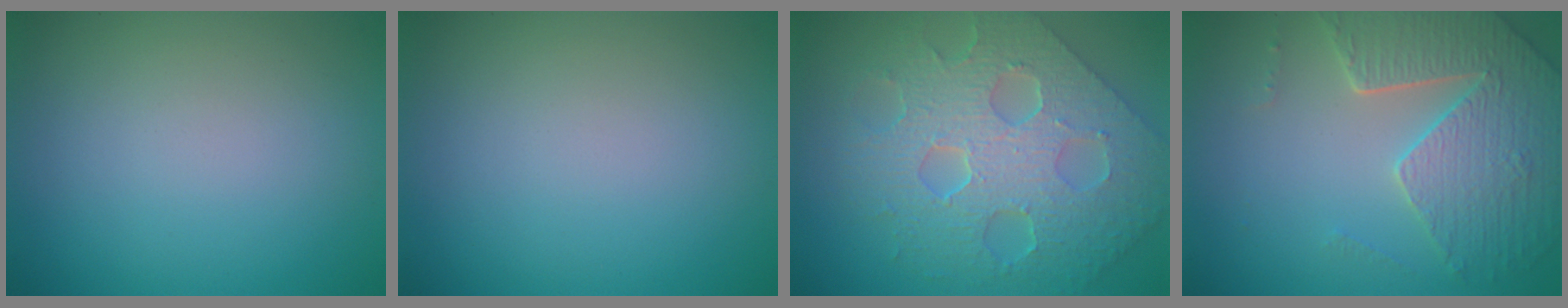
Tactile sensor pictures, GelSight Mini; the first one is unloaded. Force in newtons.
{"total": 0.0}
{"total": 9.0, "press": 6.5, "slide": 6.2}
{"total": 5.1, "press": 4.7, "slide": 2.1}